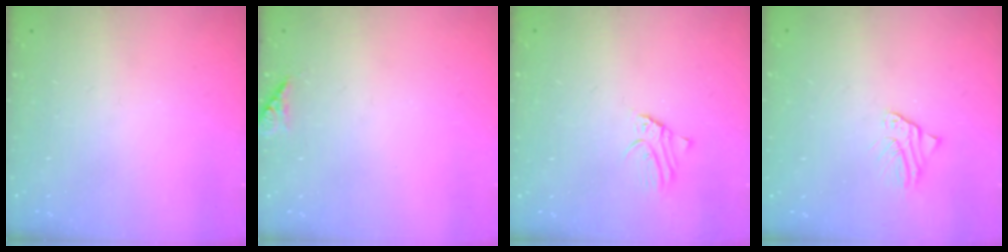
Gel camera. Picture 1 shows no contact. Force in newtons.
{"total": 7.2, "press": 7.1, "slide": 0.9}
{"total": 2.3, "press": 2.3, "slide": 0.2}
{"total": 2.5, "press": 2.4, "slide": 0.3}